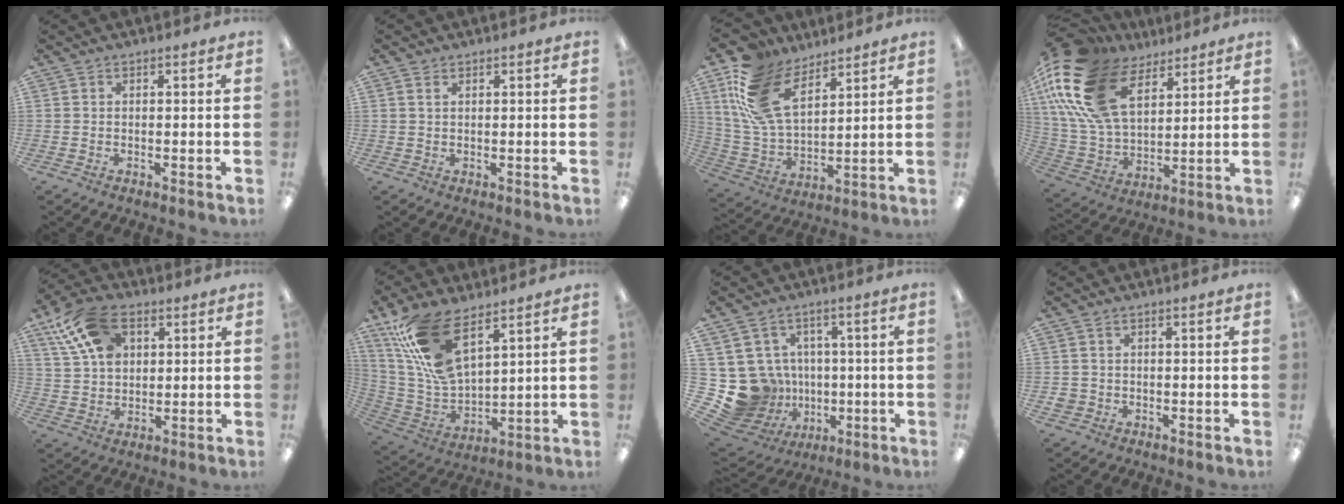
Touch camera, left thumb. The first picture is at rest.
{"total": 1.2, "force": [0.7, 0.6, 0.8], "torque": [-0.017, 0.002, 0.012]}
{"total": 18.4, "force": [9.5, 10.7, 11.6], "torque": [-0.265, -0.027, 0.180]}
{"total": 24.6, "force": [11.9, 14.4, 15.9], "torque": [-0.361, -0.048, 0.216]}
{"total": 14.1, "force": [6.5, 9.1, 8.6], "torque": [-0.178, -0.003, 0.121]}
{"total": 19.7, "force": [11.1, 9.7, 13.1], "torque": [-0.291, -0.035, 0.205]}
{"total": 14.6, "force": [-1.5, 13.9, 4.3], "torque": [-0.117, -0.002, 0.010]}
{"total": 2.0, "force": [0.1, 1.9, 0.7], "torque": [-0.014, 0.004, 0.000]}